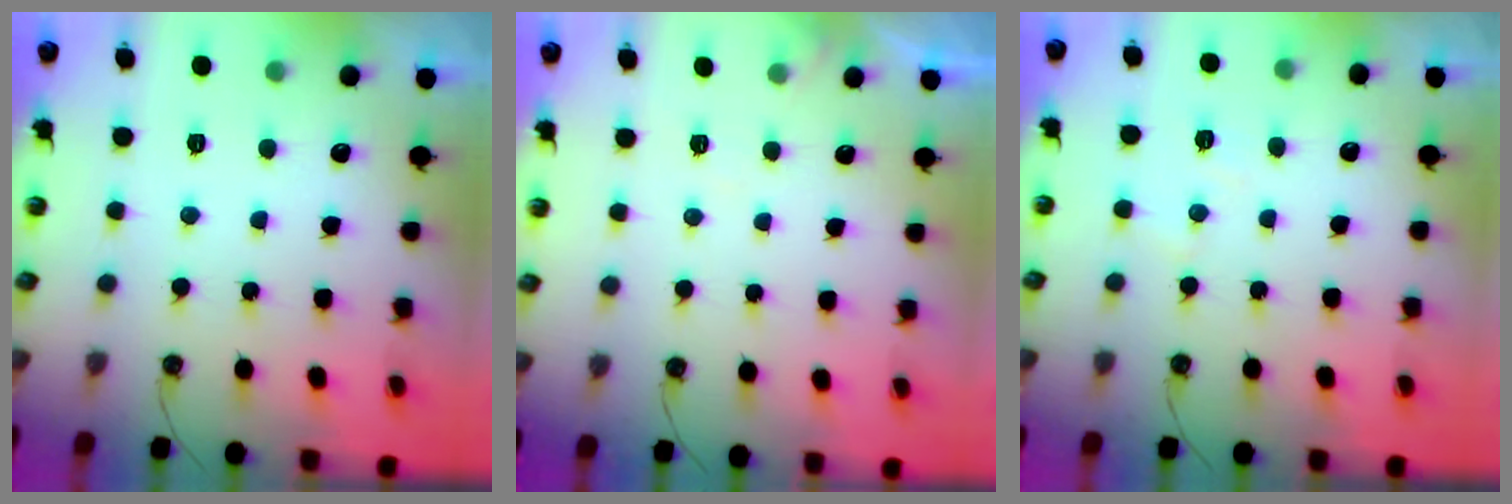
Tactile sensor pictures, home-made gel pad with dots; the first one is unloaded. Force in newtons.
{"total": 3.9, "press": 3.8, "slide": 0.6}
{"total": 7.0, "press": 7.0, "slide": 0.8}